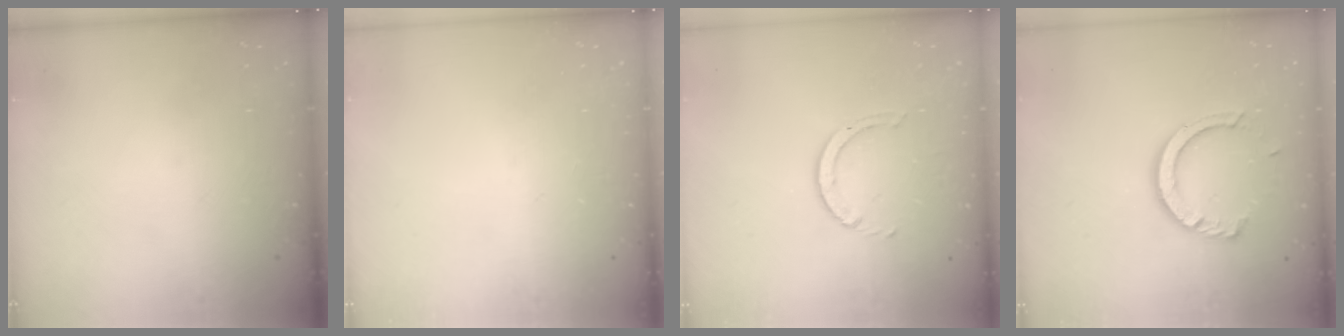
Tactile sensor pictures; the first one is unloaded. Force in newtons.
{"total": 0.0}
{"total": 2.5, "press": 2.5, "slide": 0.2}
{"total": 10.0, "press": 10.0, "slide": 0.9}